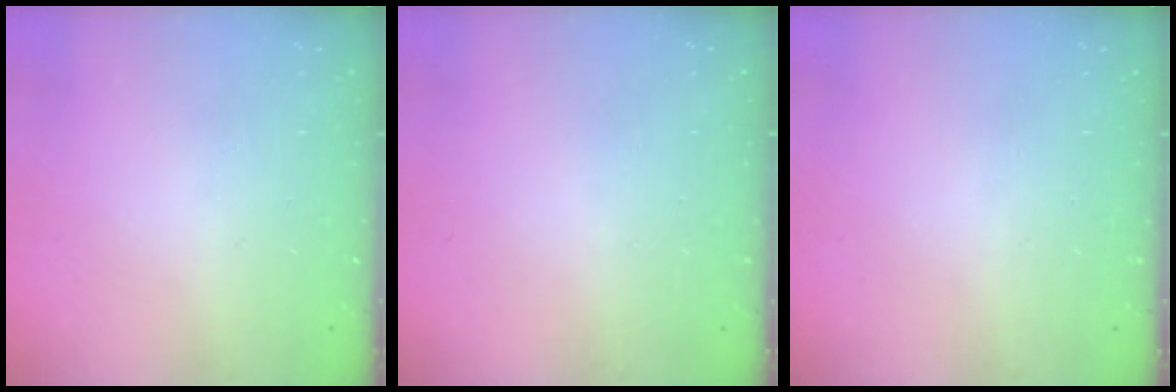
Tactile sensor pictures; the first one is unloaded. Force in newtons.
{"total": 0.0}
{"total": 0.0}